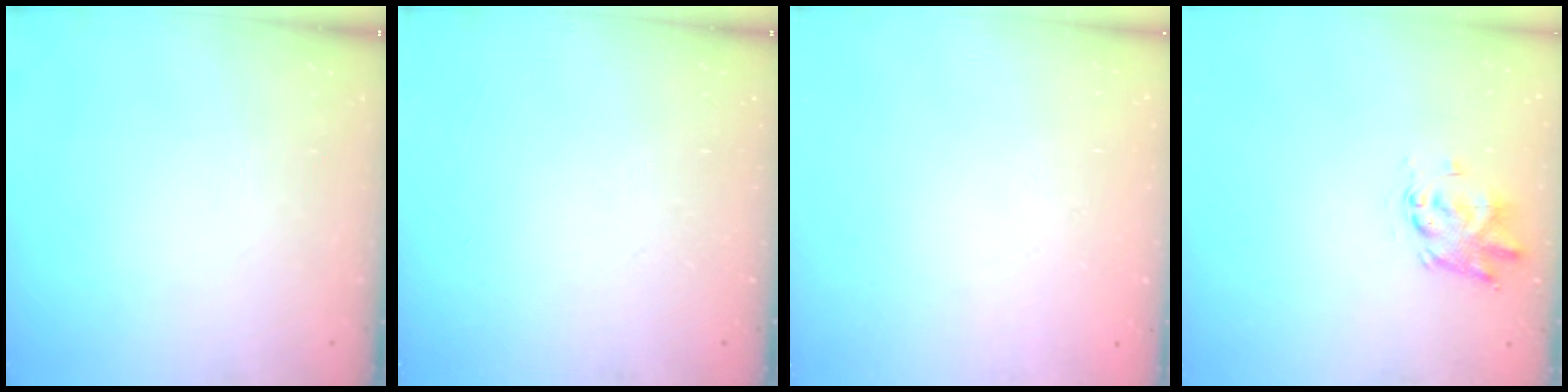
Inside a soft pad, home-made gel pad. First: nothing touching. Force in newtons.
{"total": 0.0}
{"total": 1.6, "press": 1.6, "slide": 0.2}
{"total": 2.4, "press": 2.4, "slide": 0.1}